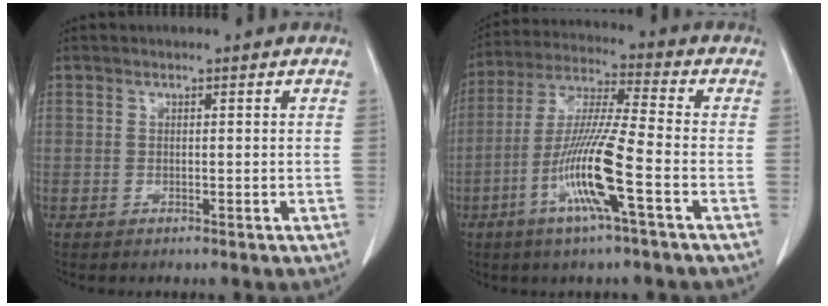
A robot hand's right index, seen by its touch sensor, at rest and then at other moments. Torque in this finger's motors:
{"motor_torque": [1.35, -0.79, 0.40, 0.14]}